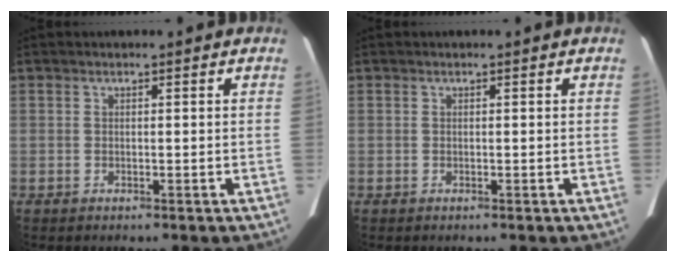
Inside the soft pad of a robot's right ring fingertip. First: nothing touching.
{"total": 0.0}